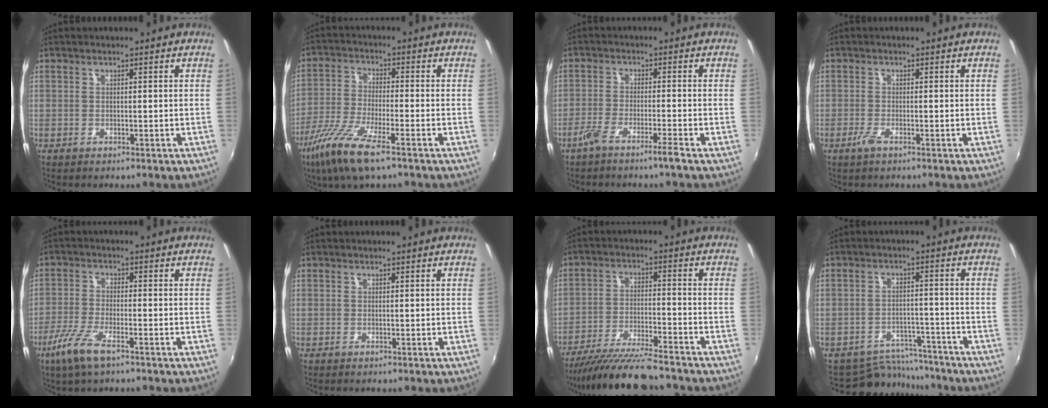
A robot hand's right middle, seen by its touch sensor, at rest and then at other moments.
{"total": 11.4, "force": [-7.2, 2.1, 8.6], "torque": [-0.190, -0.027, -0.145]}
{"total": 4.3, "force": [-3.3, -0.5, 2.7], "torque": [-0.073, -0.003, -0.066]}
{"total": 1.8, "force": [-1.1, 0.2, 1.4], "torque": [-0.029, -0.005, -0.023]}
{"total": 7.3, "force": [-4.6, 1.6, 5.4], "torque": [-0.130, -0.015, -0.090]}
{"total": 0.0}
{"total": 14.2, "force": [-12.6, 1.2, 6.5], "torque": [-0.141, -0.031, -0.211]}
{"total": 8.1, "force": [-7.5, 3.0, -0.1], "torque": [-0.008, 0.020, -0.108]}